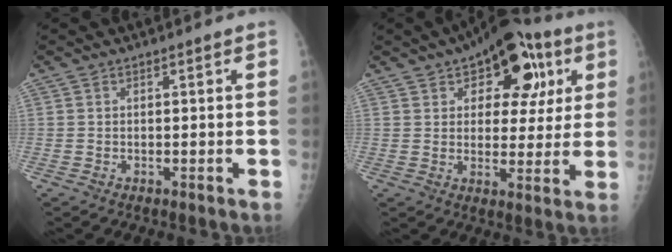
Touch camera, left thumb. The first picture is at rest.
{"total": 16.7, "force": [7.1, 9.2, 12.0], "torque": [-0.108, -0.003, 0.096]}